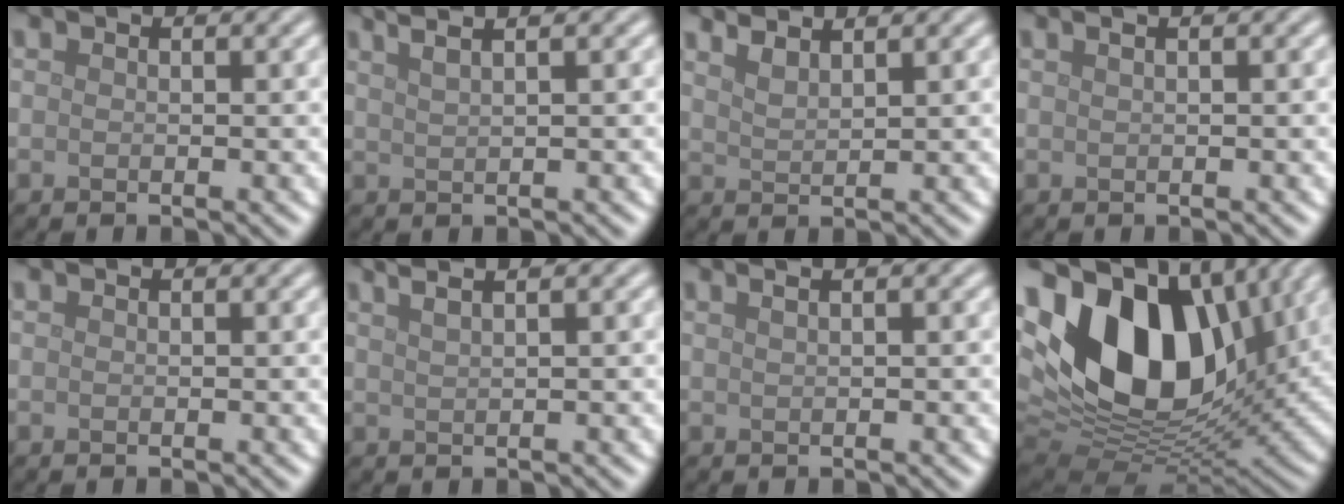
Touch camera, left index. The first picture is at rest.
{"total": 5.0, "force": [3.3, 2.1, 3.2], "torque": [-0.030, 0.036, 0.025]}
{"total": 2.4, "force": [2.0, 0.6, 1.0], "torque": [-0.009, 0.006, 0.029]}
{"total": 2.6, "force": [1.3, 1.3, 1.8], "torque": [-0.010, 0.016, -0.006]}
{"total": 0.0}
{"total": 4.6, "force": [2.9, 1.9, 2.9], "torque": [-0.024, 0.034, 0.018]}
{"total": 3.3, "force": [1.8, 1.7, 2.2], "torque": [-0.013, 0.024, -0.003]}
{"total": 17.2, "force": [5.3, 10.3, 12.7], "torque": [-0.233, 0.014, 0.087]}